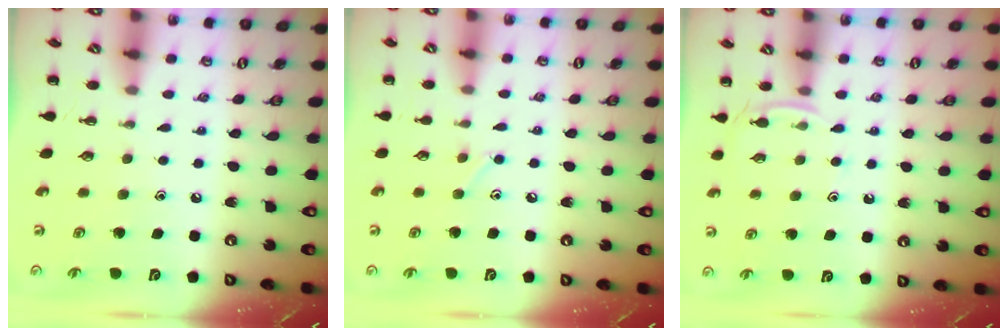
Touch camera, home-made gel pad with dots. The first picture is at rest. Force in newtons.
{"total": 4.4, "press": 4.2, "slide": 1.3}
{"total": 4.5, "press": 4.3, "slide": 1.3}